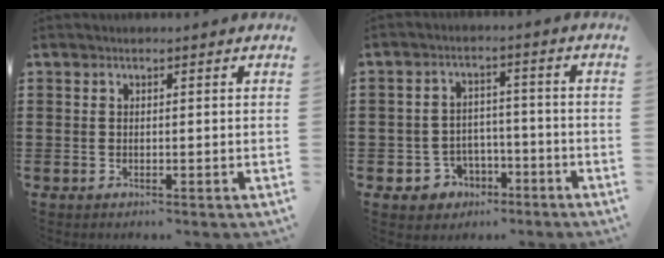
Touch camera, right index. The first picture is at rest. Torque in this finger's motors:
{"motor_torque": [0.08, -0.31, 0.26, 0.05]}